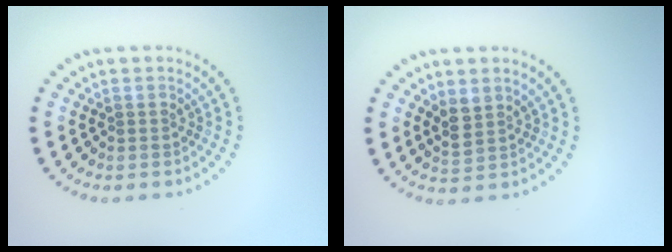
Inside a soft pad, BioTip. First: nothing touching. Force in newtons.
{"total": 2.0, "press": 1.9, "slide": 0.8}